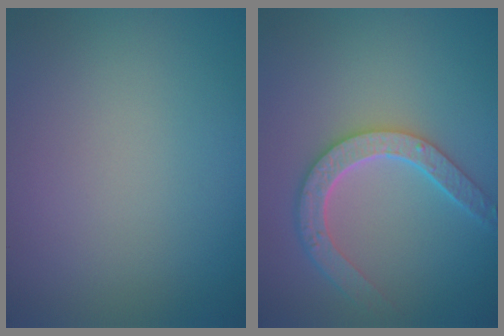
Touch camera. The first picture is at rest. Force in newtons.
{"total": 4.6, "press": 3.8, "slide": 2.6}